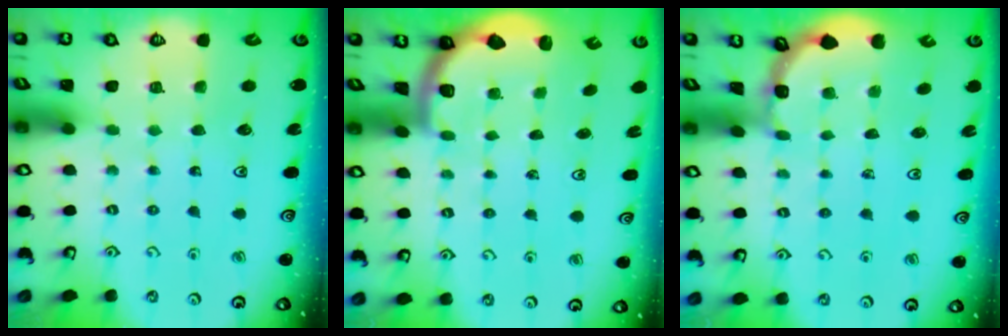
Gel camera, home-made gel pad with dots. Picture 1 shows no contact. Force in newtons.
{"total": 2.0, "press": 2.0, "slide": 0.5}
{"total": 1.5, "press": 1.5, "slide": 0.1}